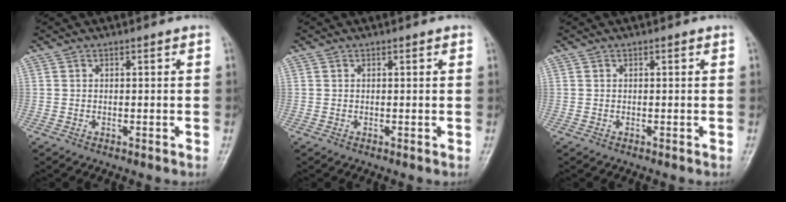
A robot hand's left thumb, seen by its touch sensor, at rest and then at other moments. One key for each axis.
{"total": 0.6, "fx": 0.3, "fy": 0.1, "fz": 0.4, "tx": -0.007, "ty": 0.001, "tz": 0.001}
{"total": 0.0}